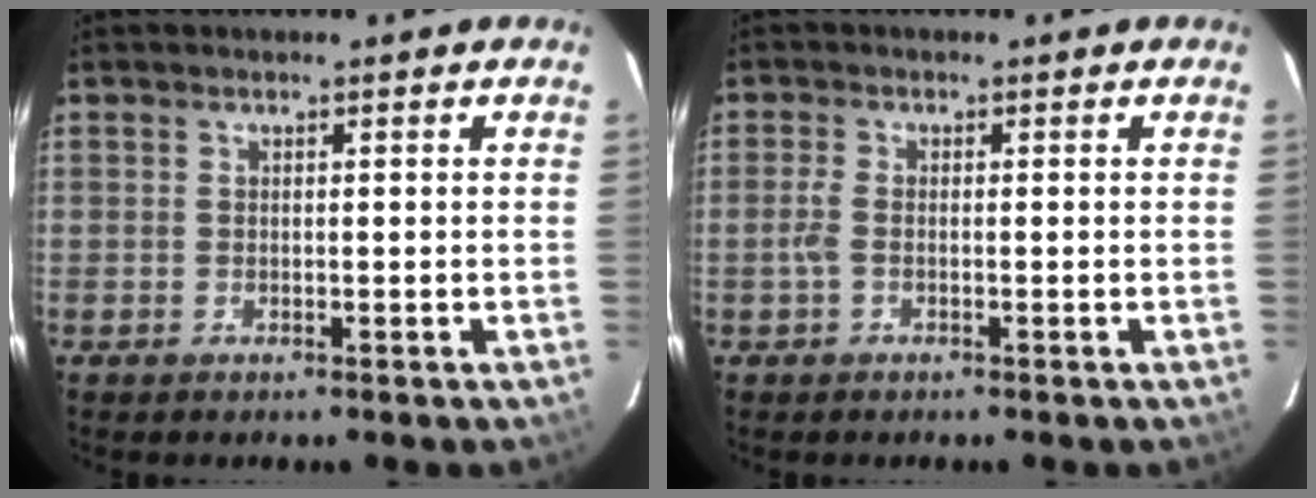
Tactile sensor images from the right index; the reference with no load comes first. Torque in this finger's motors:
{"motor_torque": [0.31, 0.02, 0.15, 0.05]}